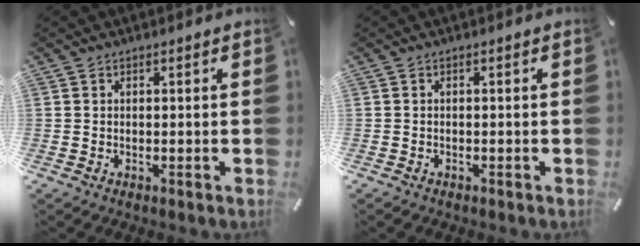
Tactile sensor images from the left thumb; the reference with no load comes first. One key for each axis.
{"total": 0.6, "fx": -0.5, "fy": 0.3, "fz": 0.2, "tx": -0.004, "ty": 0.000, "tz": -0.011}